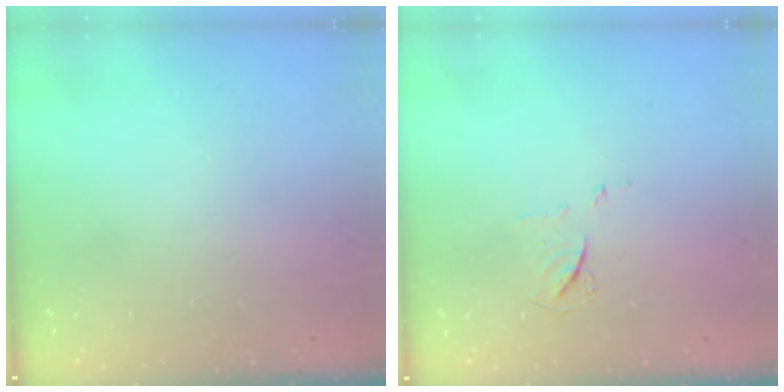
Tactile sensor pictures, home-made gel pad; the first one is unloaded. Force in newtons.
{"total": 5.6, "press": 5.6, "slide": 0.8}